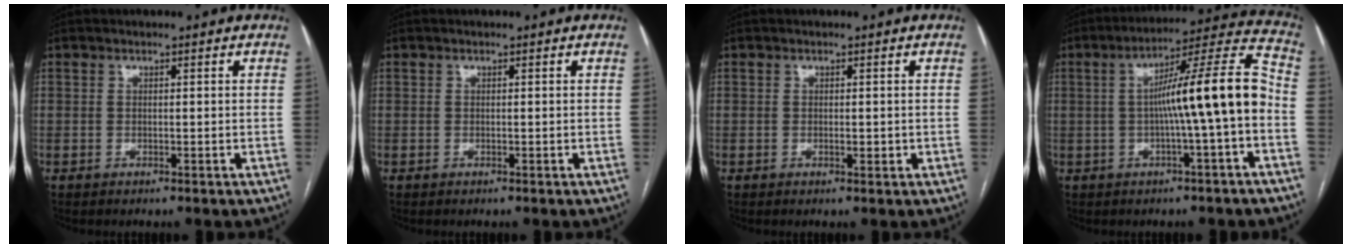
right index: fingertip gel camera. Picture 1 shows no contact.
{"total": 0.0}
{"total": 1.2, "force": [-0.2, 0.5, 1.1], "torque": [-0.016, 0.000, -0.002]}
{"total": 13.1, "force": [-1.6, -0.4, 13.0], "torque": [-0.198, 0.028, -0.029]}